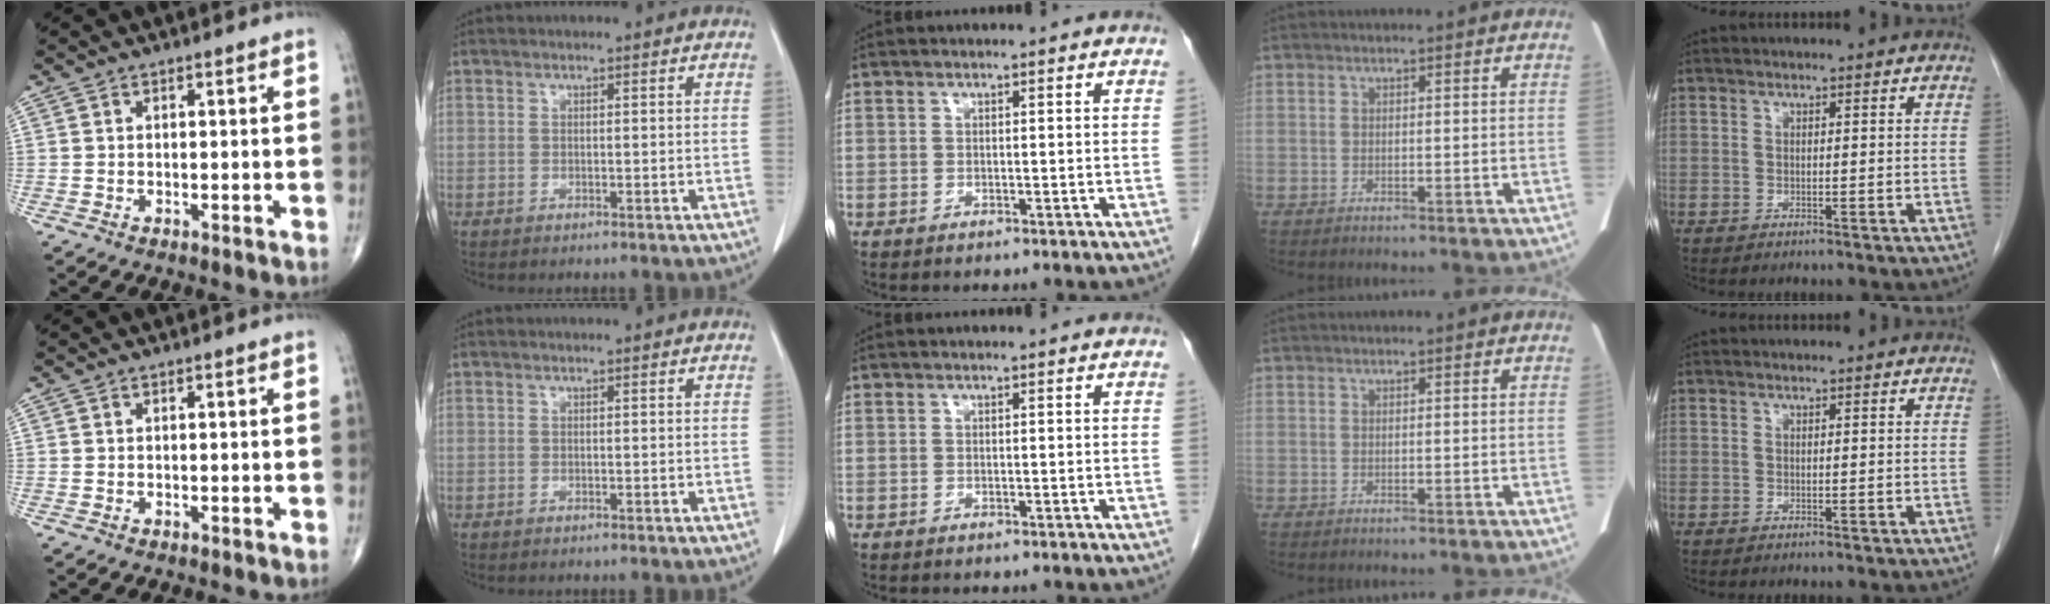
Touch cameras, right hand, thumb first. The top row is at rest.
{}